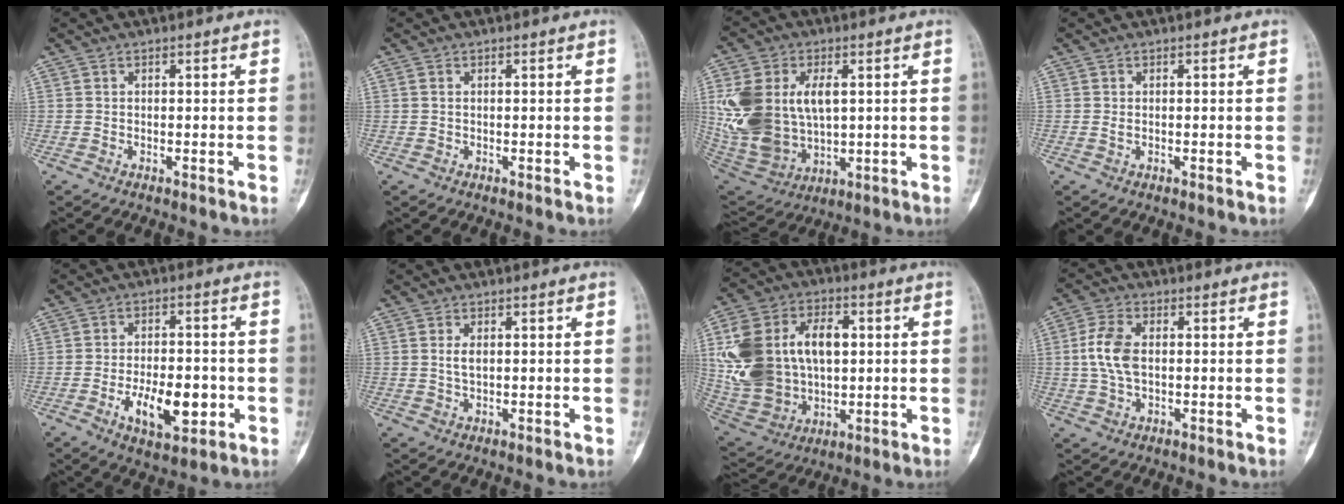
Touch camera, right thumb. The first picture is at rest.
{"total": 0.7, "force": [0.2, 0.4, 0.5], "torque": [-0.014, 0.003, 0.006]}
{"total": 19.3, "force": [2.9, 12.5, 14.5], "torque": [-0.300, -0.011, 0.074]}
{"total": 0.5, "force": [0.0, 0.3, 0.5], "torque": [-0.007, 0.000, 0.004]}
{"total": 10.9, "force": [-3.2, 5.2, 9.0], "torque": [-0.133, 0.011, -0.045]}
{"total": 2.2, "force": [0.4, 1.1, 1.9], "torque": [-0.032, -0.004, 0.009]}
{"total": 22.6, "force": [2.8, 15.4, 16.3], "torque": [-0.310, 0.010, 0.068]}
{"total": 7.7, "force": [0.5, 4.6, 6.2], "torque": [-0.135, 0.010, 0.008]}